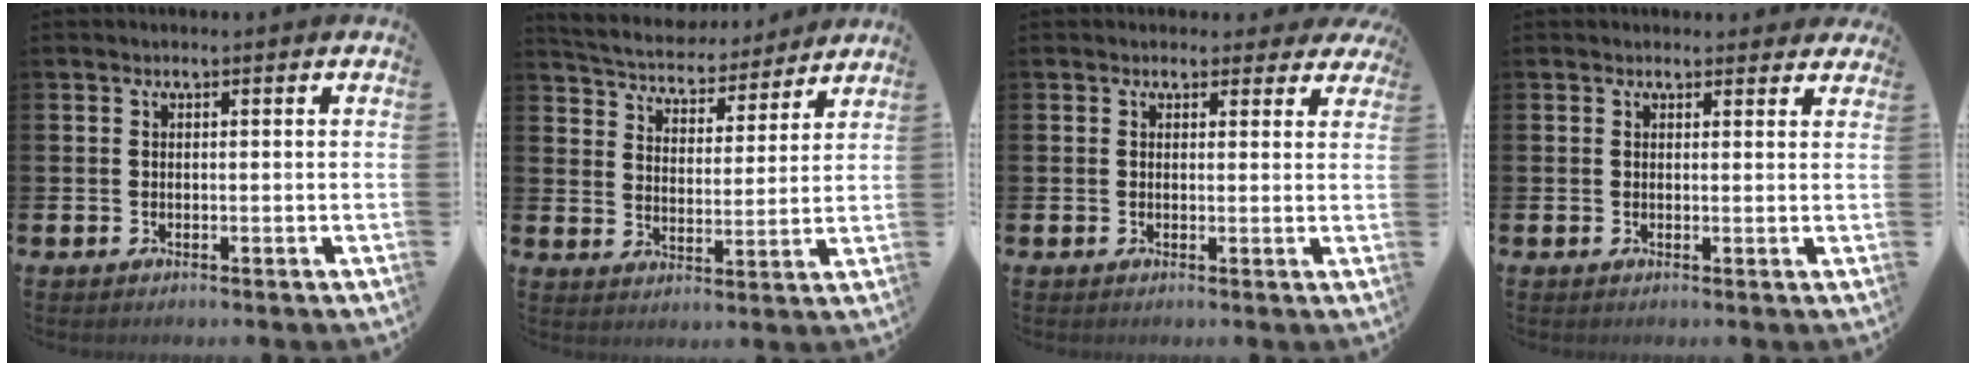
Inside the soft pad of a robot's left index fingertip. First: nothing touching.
{"total": 5.7, "force": [5.5, 1.5, 0.3], "torque": [-0.033, -0.047, 0.094]}
{"total": 1.9, "force": [1.4, 1.2, 0.1], "torque": [0.010, -0.003, 0.019]}
{"total": 1.3, "force": [1.2, 0.7, 0.1], "torque": [0.015, -0.001, 0.017]}